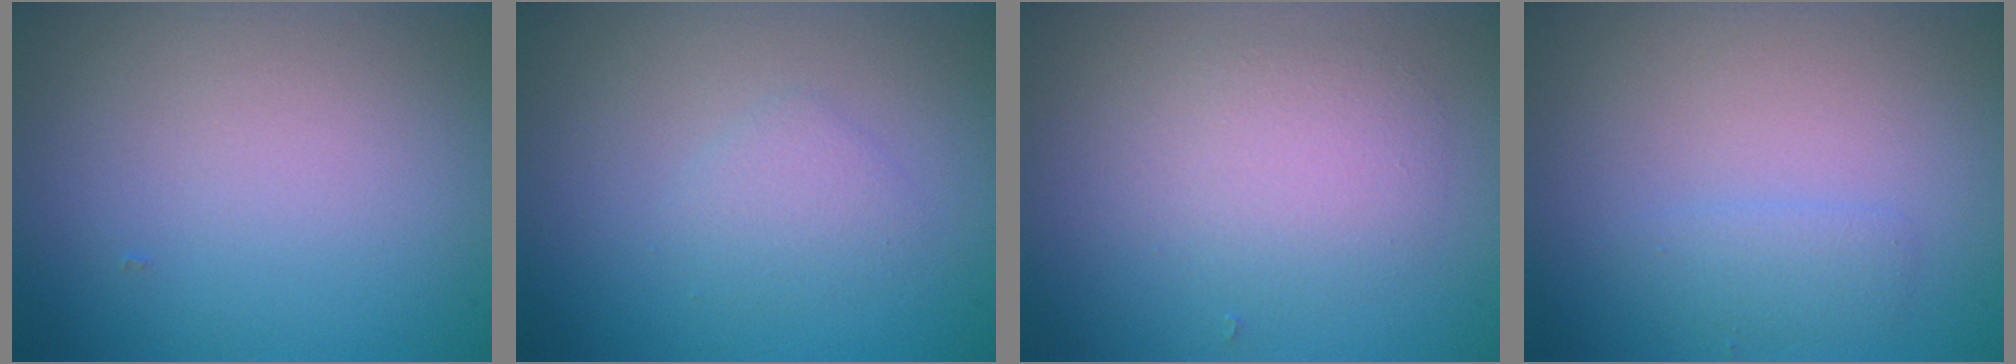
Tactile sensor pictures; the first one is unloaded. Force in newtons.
{"total": 1.5, "press": 1.5, "slide": 0.0}
{"total": 3.0, "press": 3.0, "slide": 0.1}
{"total": 1.4, "press": 1.4, "slide": 0.1}